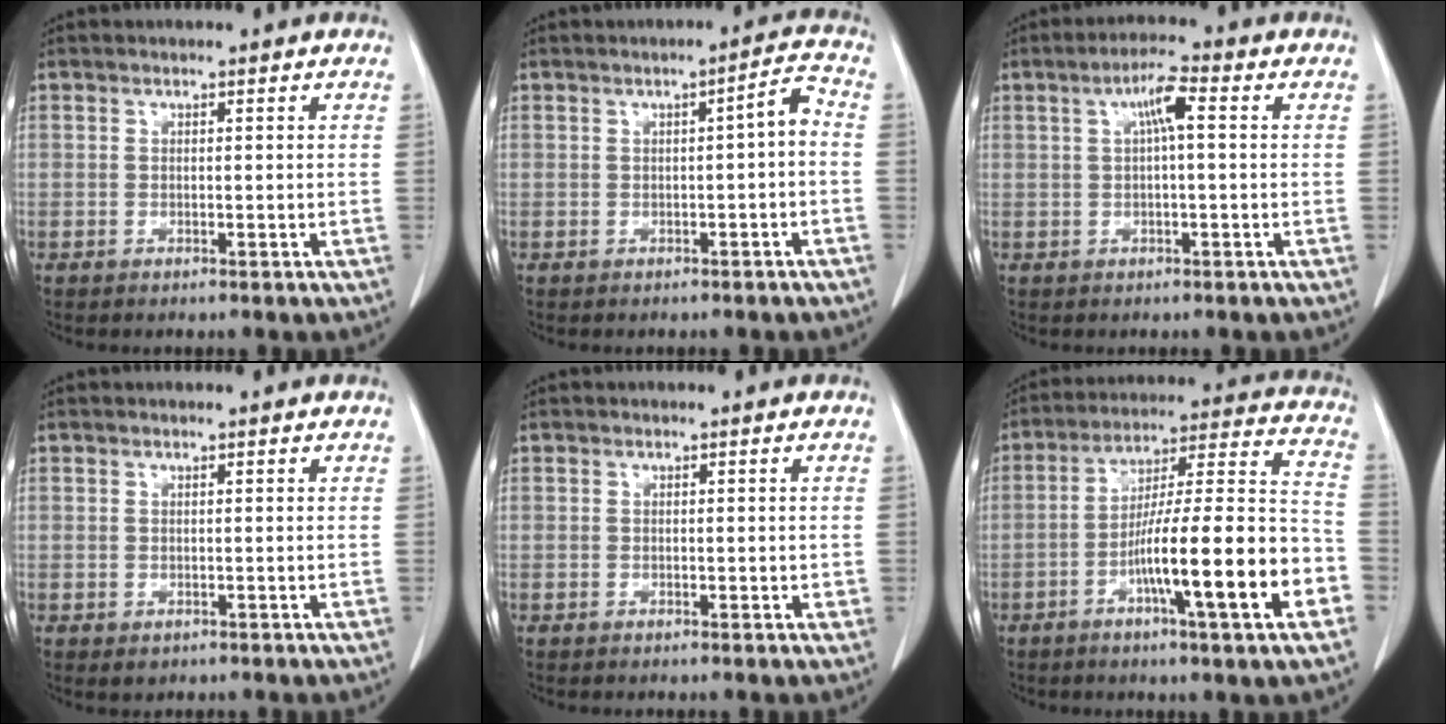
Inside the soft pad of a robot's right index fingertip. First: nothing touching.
{"total": 3.3, "force": [-0.6, 0.4, 3.2], "torque": [-0.044, 0.014, -0.009]}
{"total": 4.4, "force": [0.9, 0.5, 4.3], "torque": [-0.080, 0.013, 0.015]}
{"total": 0.9, "force": [-0.2, 0.8, 0.4], "torque": [-0.006, 0.003, 0.004]}
{"total": 0.7, "force": [-0.1, 0.4, 0.6], "torque": [-0.008, 0.000, 0.001]}
{"total": 19.0, "force": [-6.9, 0.8, 17.7], "torque": [-0.260, 0.008, -0.106]}